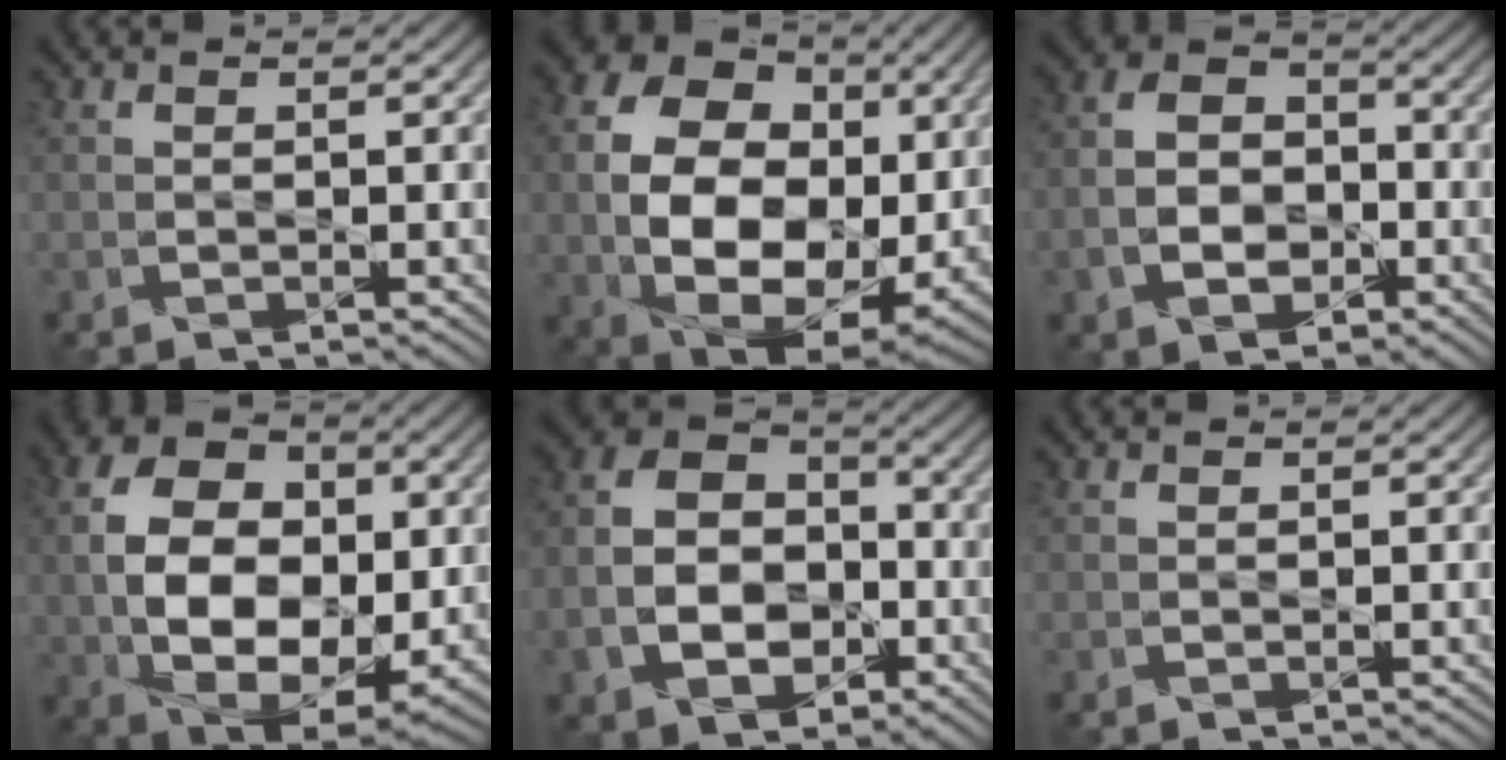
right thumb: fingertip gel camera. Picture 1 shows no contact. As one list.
[{"total": 16.5, "force": [0.6, 11.8, 11.4], "torque": [-0.238, -0.017, 0.022]}, {"total": 8.0, "force": [-2.4, 5.9, 4.9], "torque": [-0.091, -0.009, -0.055]}, {"total": 13.9, "force": [0.1, 9.2, 10.4], "torque": [-0.207, -0.002, 0.002]}, {"total": 12.0, "force": [-3.4, 8.8, 7.4], "torque": [-0.146, -0.024, -0.069]}, {"total": 0.0}]